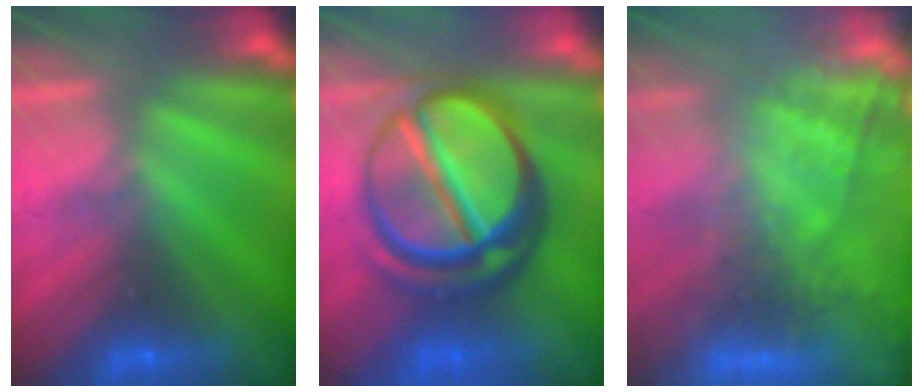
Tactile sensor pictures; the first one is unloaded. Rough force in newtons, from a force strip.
{"total": 7.5}
{"total": 7.3}